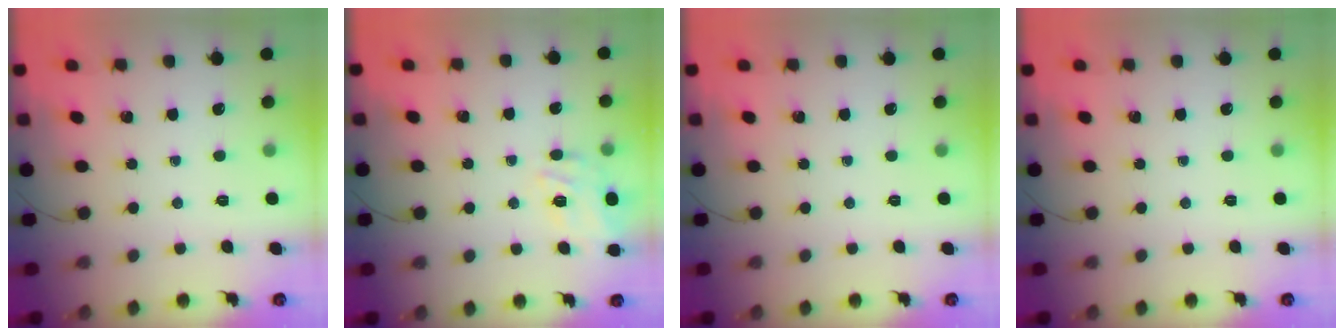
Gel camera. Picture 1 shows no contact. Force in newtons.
{"total": 9.0, "press": 8.7, "slide": 2.1}
{"total": 0.0}
{"total": 0.0}